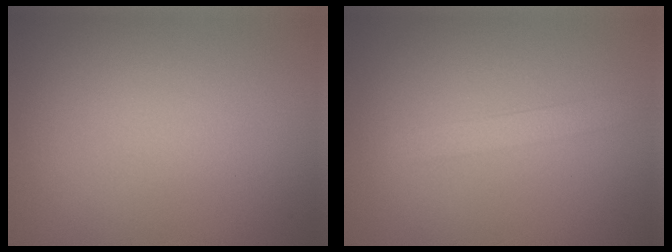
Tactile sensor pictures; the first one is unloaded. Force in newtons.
{"total": 1.6, "press": 1.6, "slide": 0.1}